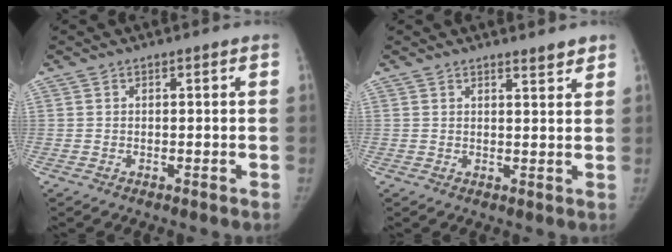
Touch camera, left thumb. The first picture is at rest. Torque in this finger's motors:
{"motor_torque": [-0.09, 0.33, -0.10, -0.29, -0.03]}